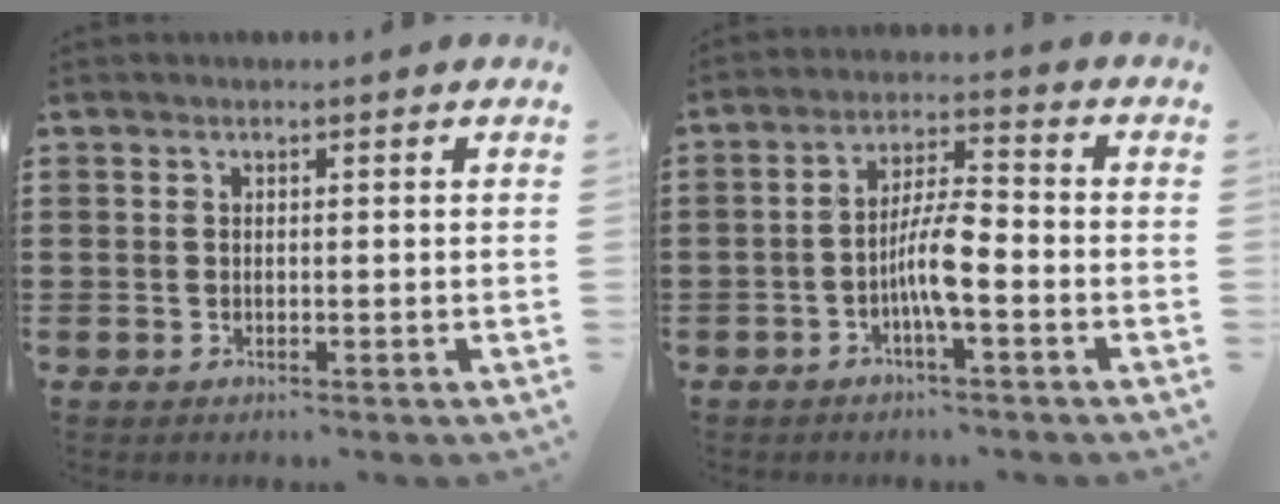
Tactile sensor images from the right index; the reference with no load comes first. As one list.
[{"total": 6.2, "force": [-2.1, 1.3, 5.7], "torque": [-0.113, 0.000, -0.043]}]